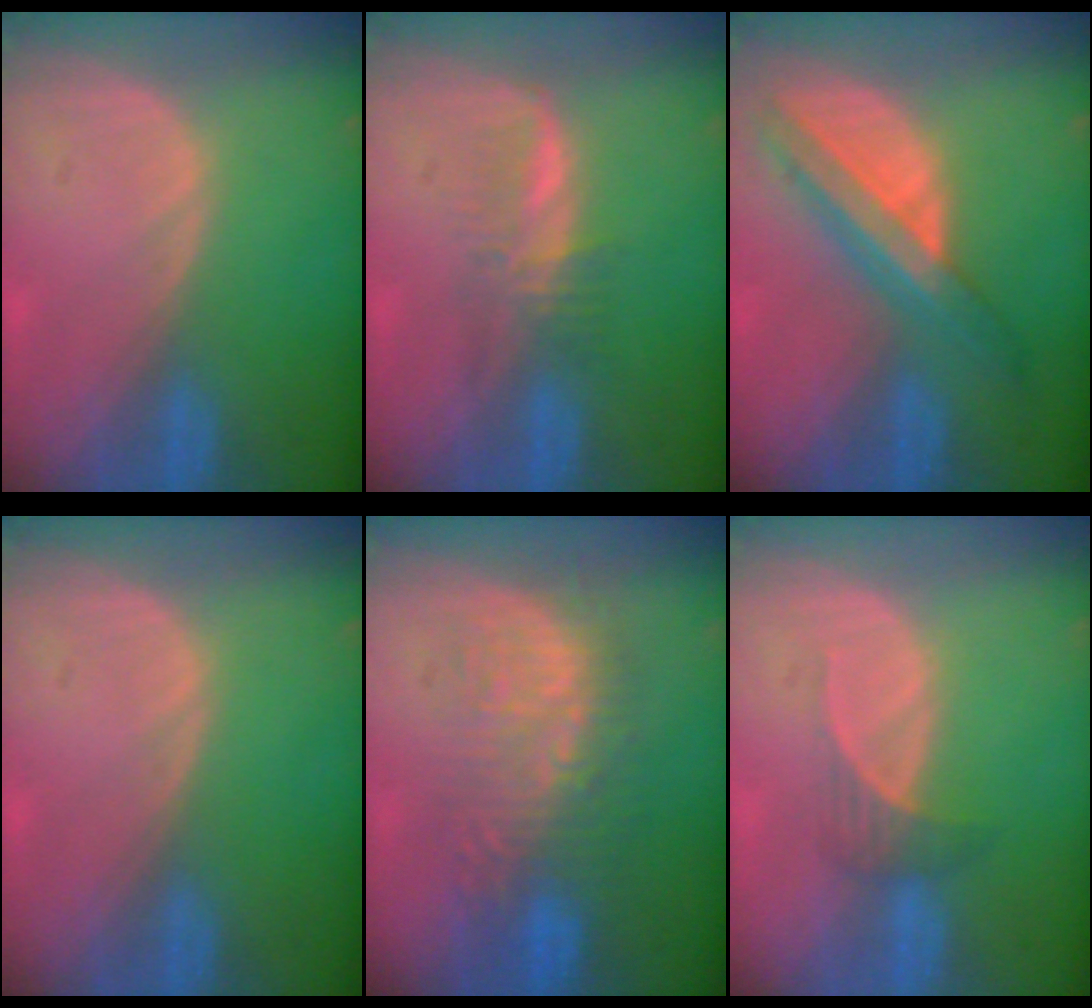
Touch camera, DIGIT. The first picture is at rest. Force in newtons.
{"total": 3.4, "press": 3.4, "slide": 0.6}
{"total": 8.3, "press": 7.0, "slide": 4.4}
{"total": 0.0}
{"total": 9.0, "press": 8.8, "slide": 1.6}
{"total": 2.5, "press": 2.3, "slide": 0.9}